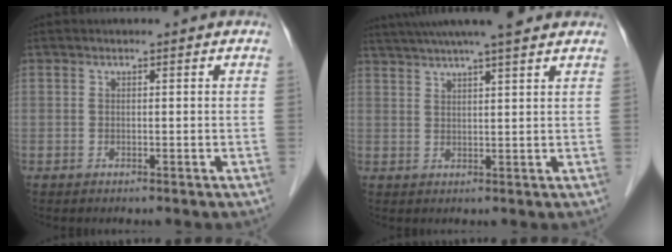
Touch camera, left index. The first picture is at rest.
{"total": 14.1, "force": [12.1, 0.5, 7.2], "torque": [-0.126, 0.037, 0.174]}